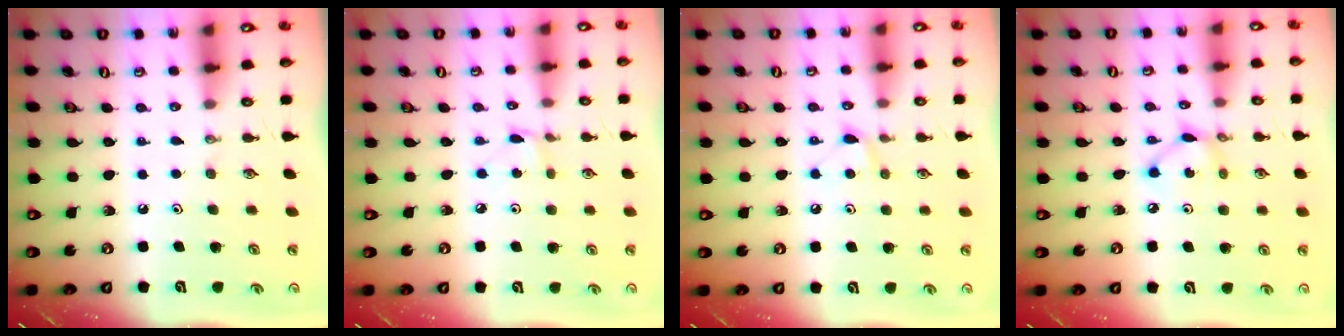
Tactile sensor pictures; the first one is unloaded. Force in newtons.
{"total": 2.5, "press": 2.4, "slide": 0.3}
{"total": 6.9, "press": 6.8, "slide": 0.7}
{"total": 5.1, "press": 5.1, "slide": 0.2}